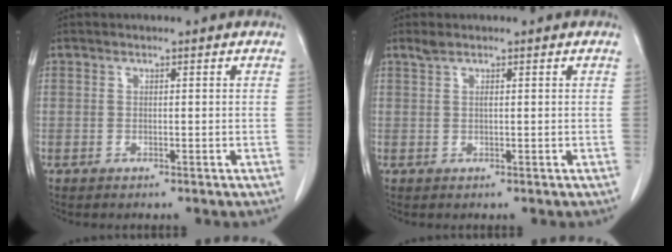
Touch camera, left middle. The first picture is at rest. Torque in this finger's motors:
{"motor_torque": [0.10, -0.08, -0.02, 0.00]}